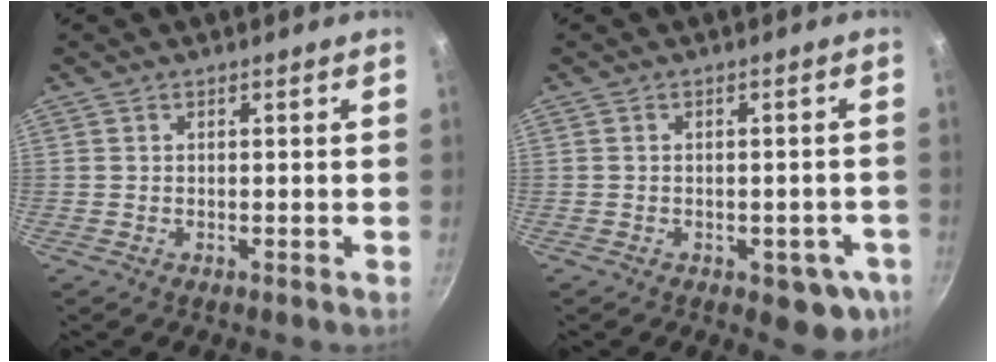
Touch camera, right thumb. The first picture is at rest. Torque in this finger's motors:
{"motor_torque": [-0.18, 0.08, -0.18, 0.10, 0.07]}